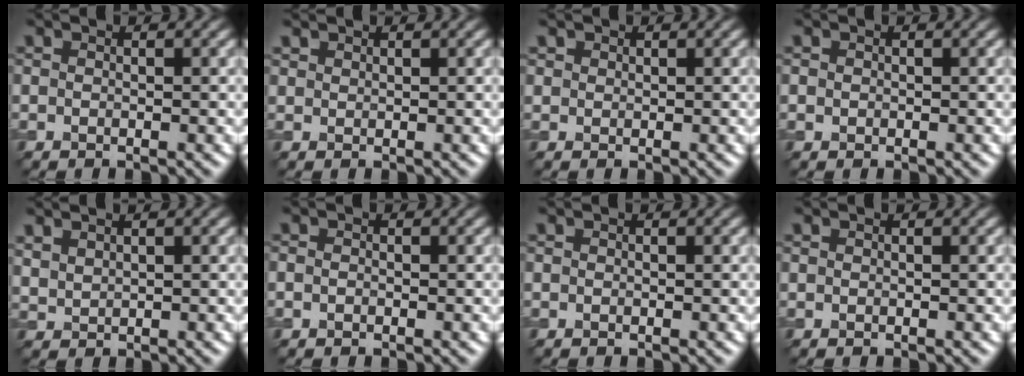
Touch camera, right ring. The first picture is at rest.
{"total": 0.9, "force": [0.8, 0.4, 0.0], "torque": [-0.001, 0.001, 0.019]}
{"total": 0.9, "force": [0.6, 0.7, 0.1], "torque": [0.001, -0.002, 0.010]}
{"total": 0.6, "force": [0.0, 0.5, 0.1], "torque": [0.002, -0.001, 0.001]}
{"total": 1.6, "force": [1.3, 0.6, 0.5], "torque": [-0.015, 0.004, 0.035]}
{"total": 0.6, "force": [-0.2, 0.4, 0.3], "torque": [-0.006, 0.000, -0.004]}
{"total": 0.0}
{"total": 0.0}